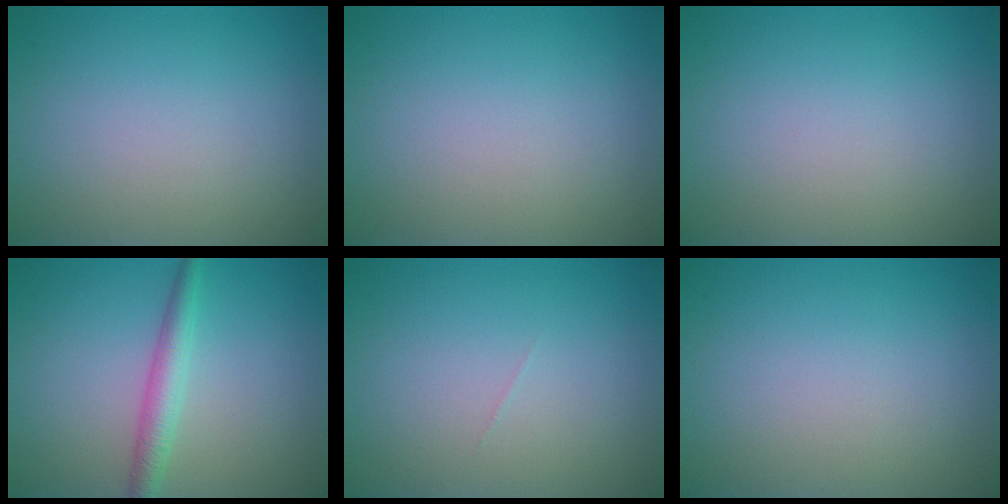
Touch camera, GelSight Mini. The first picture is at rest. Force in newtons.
{"total": 0.0}
{"total": 0.0}
{"total": 2.7, "press": 2.7, "slide": 0.0}
{"total": 0.0}
{"total": 0.0}